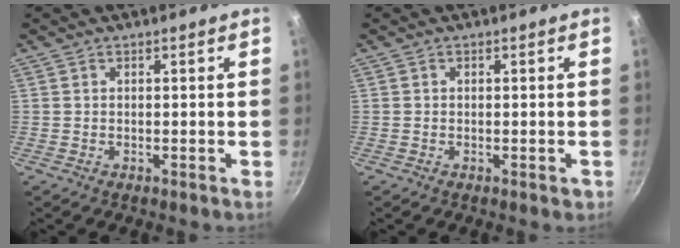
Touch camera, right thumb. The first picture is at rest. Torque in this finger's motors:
{"motor_torque": [-0.30, 0.01, -0.20, 0.13, -0.03]}